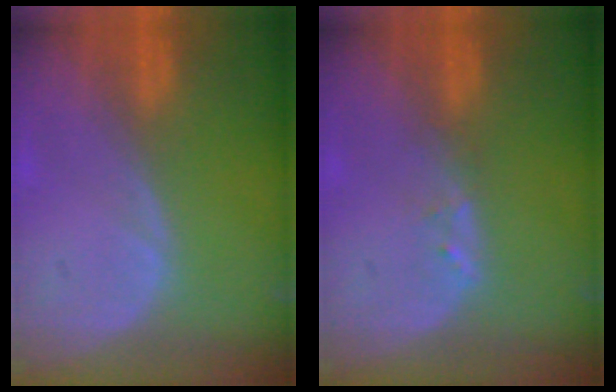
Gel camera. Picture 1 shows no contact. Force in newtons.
{"total": 1.2, "press": 1.1, "slide": 0.2}